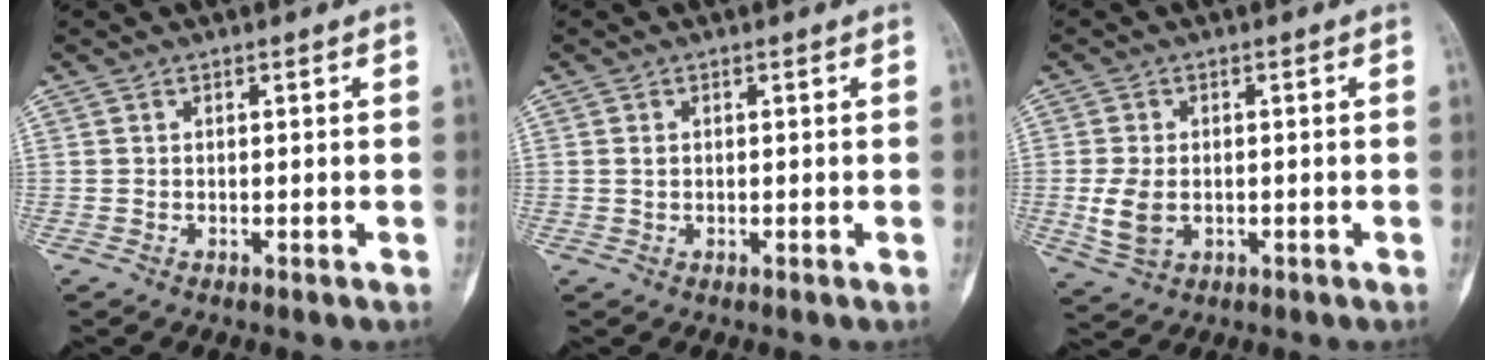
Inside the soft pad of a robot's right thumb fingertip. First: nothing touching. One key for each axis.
{"total": 0.8, "fx": 0.1, "fy": 0.6, "fz": 0.5, "tx": -0.008, "ty": 0.001, "tz": 0.002}
{"total": 5.9, "fx": -0.7, "fy": 4.0, "fz": 4.3, "tx": -0.088, "ty": -0.004, "tz": -0.006}